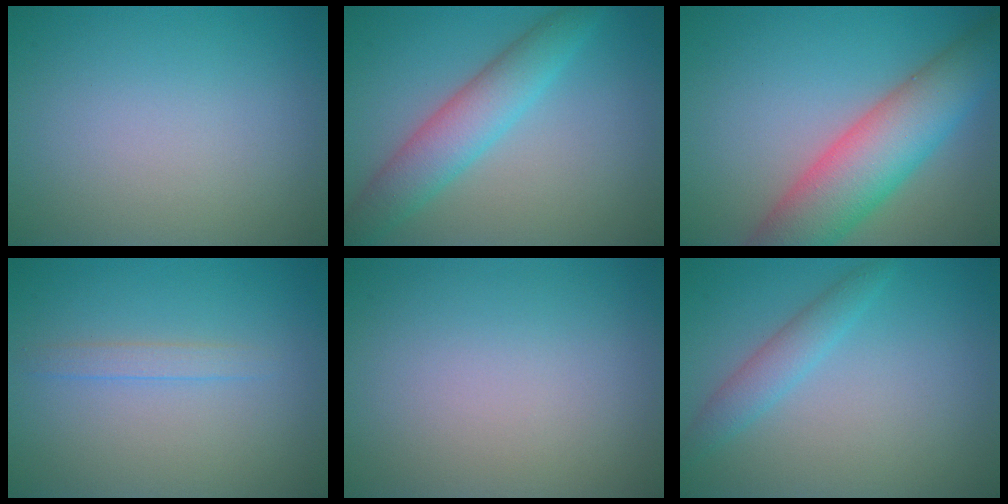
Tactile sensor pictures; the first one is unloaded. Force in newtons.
{"total": 4.7, "press": 4.7, "slide": 0.2}
{"total": 8.7, "press": 8.7, "slide": 0.5}
{"total": 1.1, "press": 1.1, "slide": 0.0}
{"total": 0.0}
{"total": 2.2, "press": 2.2, "slide": 0.1}